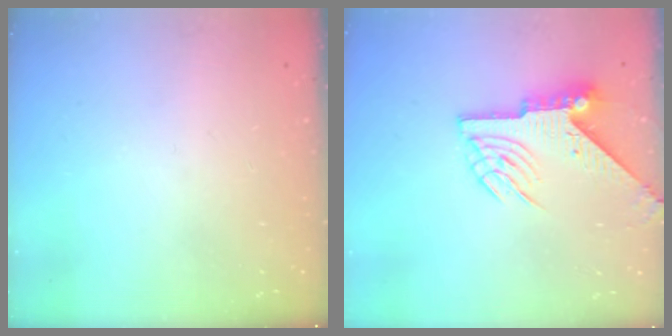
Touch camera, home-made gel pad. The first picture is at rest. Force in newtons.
{"total": 7.6, "press": 7.6, "slide": 0.6}